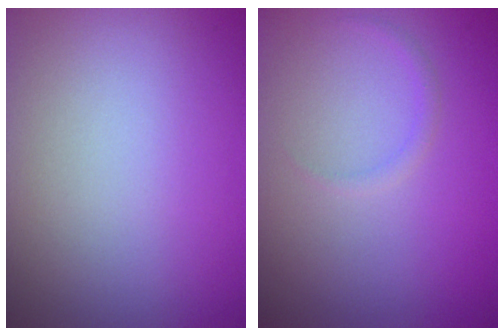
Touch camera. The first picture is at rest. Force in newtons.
{"total": 0.7, "press": 0.7, "slide": 0.1}